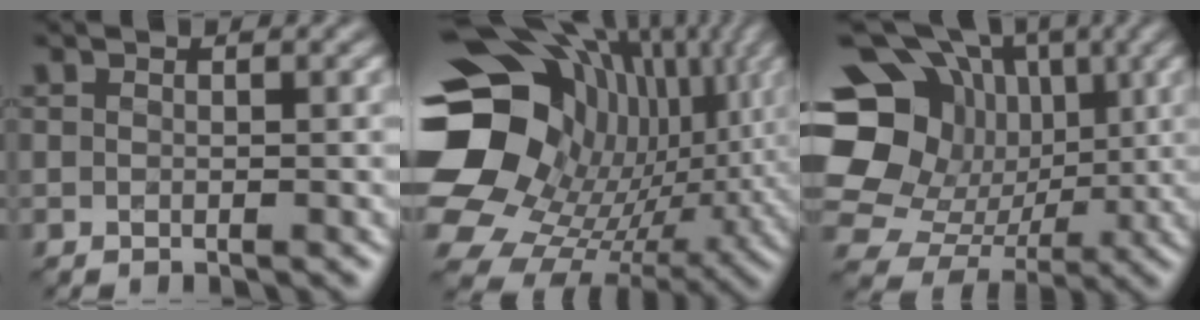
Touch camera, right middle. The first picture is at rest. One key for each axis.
{"total": 20.4, "fx": 3.5, "fy": 16.3, "fz": 11.7, "tx": -0.234, "ty": -0.002, "tz": 0.072}
{"total": 17.6, "fx": 3.5, "fy": 15.6, "fz": 7.5, "tx": -0.171, "ty": 0.052, "tz": 0.045}